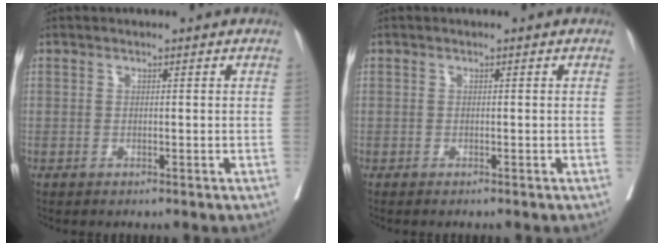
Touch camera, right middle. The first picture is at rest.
{"total": 1.3, "force": [-1.1, 0.0, 0.6], "torque": [-0.007, -0.001, -0.015]}